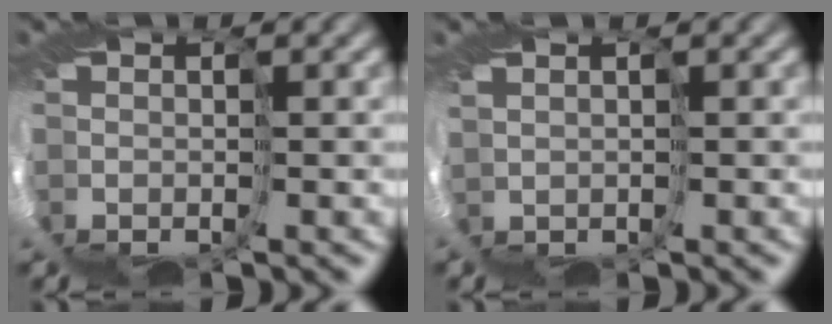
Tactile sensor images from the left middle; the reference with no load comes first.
{"total": 3.1, "force": [2.2, -1.2, -1.8], "torque": [0.036, -0.007, 0.046]}